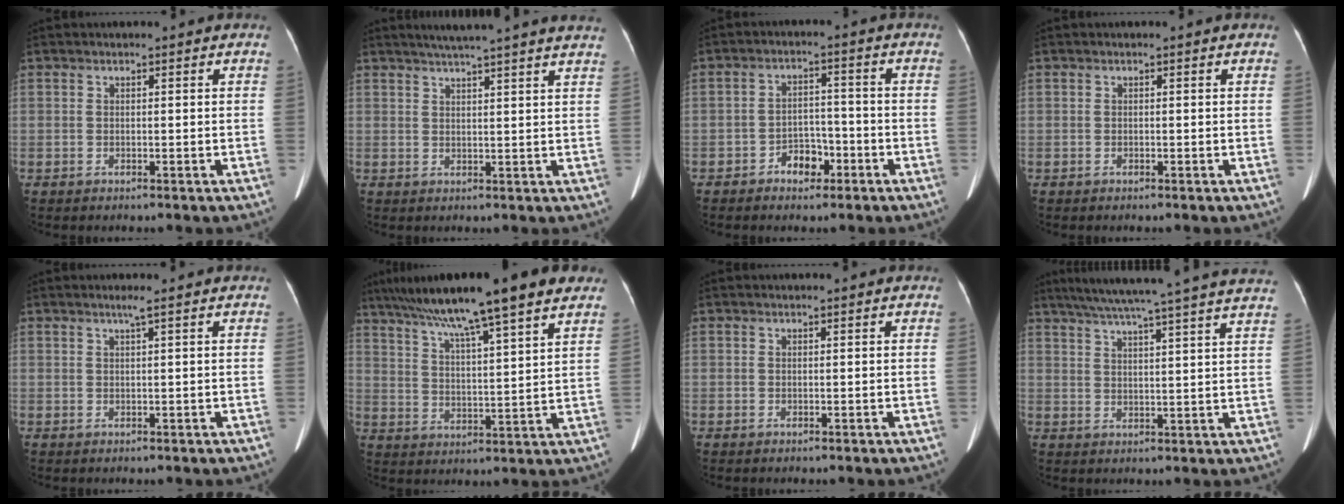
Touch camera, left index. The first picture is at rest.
{"total": 13.6, "force": [11.8, -0.7, 6.8], "torque": [-0.108, 0.014, 0.142]}
{"total": 4.6, "force": [-2.8, 2.8, 2.3], "torque": [-0.036, 0.017, -0.043]}
{"total": 0.0}
{"total": 1.0, "force": [0.5, -0.3, 0.8], "torque": [-0.023, -0.001, 0.016]}
{"total": 18.1, "force": [13.6, 0.6, 11.9], "torque": [-0.195, 0.037, 0.205]}
{"total": 0.0}
{"total": 23.8, "force": [20.9, -0.8, 11.4], "torque": [-0.188, -0.001, 0.268]}